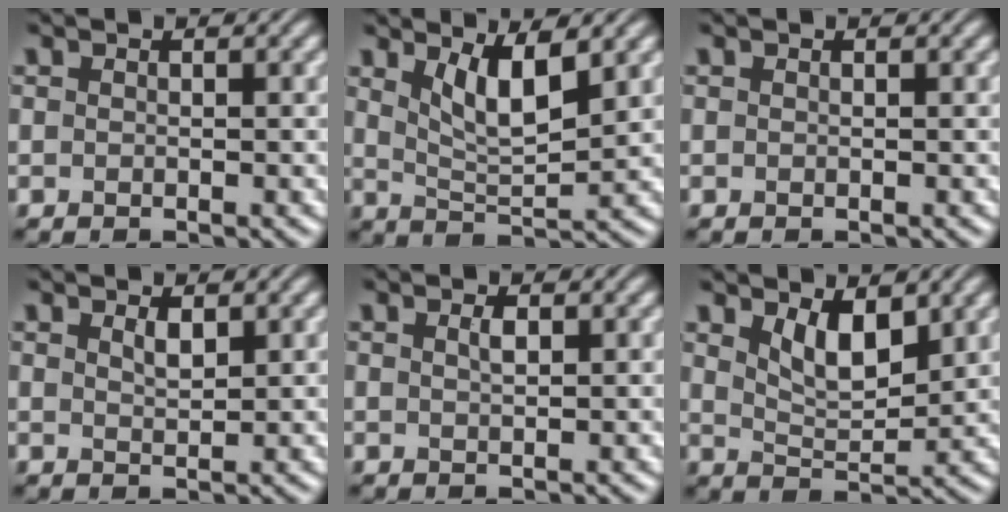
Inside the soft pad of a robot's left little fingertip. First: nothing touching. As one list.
[{"total": 4.4, "force": [2.2, 1.2, 3.6], "torque": [-0.070, -0.010, 0.045]}, {"total": 0.0}, {"total": 1.2, "force": [0.8, 0.4, 0.9], "torque": [-0.018, -0.001, 0.016]}, {"total": 1.0, "force": [0.4, 0.3, 0.8], "torque": [-0.017, 0.002, 0.009]}, {"total": 3.8, "force": [2.0, 1.6, 2.8], "torque": [-0.056, -0.008, 0.038]}]